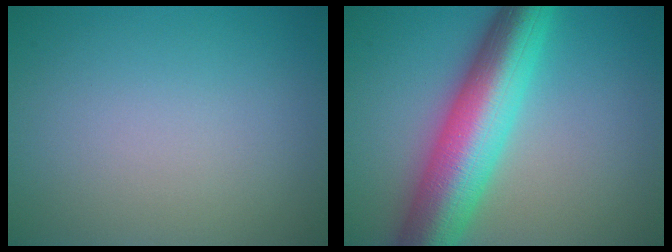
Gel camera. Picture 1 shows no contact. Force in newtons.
{"total": 10.7, "press": 10.7, "slide": 0.1}